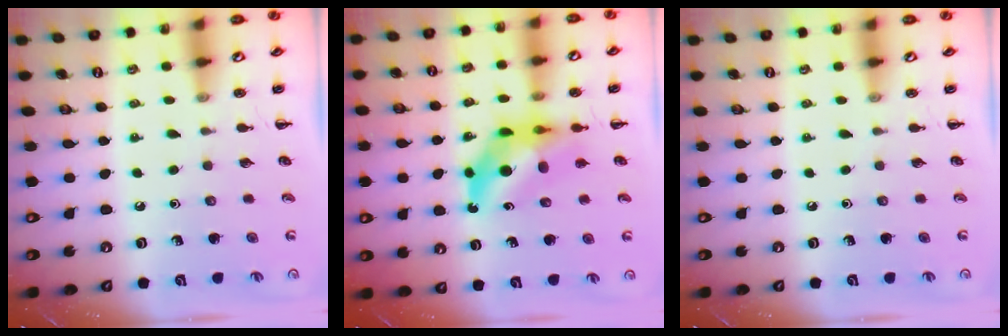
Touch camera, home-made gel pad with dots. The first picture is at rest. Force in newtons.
{"total": 9.2, "press": 8.6, "slide": 3.1}
{"total": 0.0}